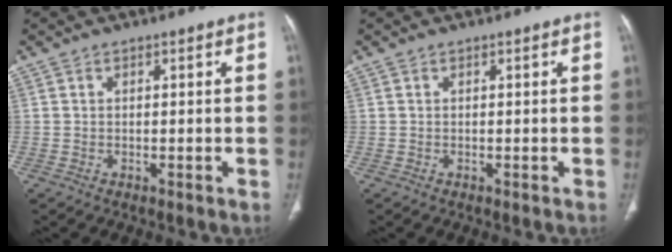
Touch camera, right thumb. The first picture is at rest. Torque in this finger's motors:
{"motor_torque": [0.00, 0.00, 0.00, 0.00, 0.00]}